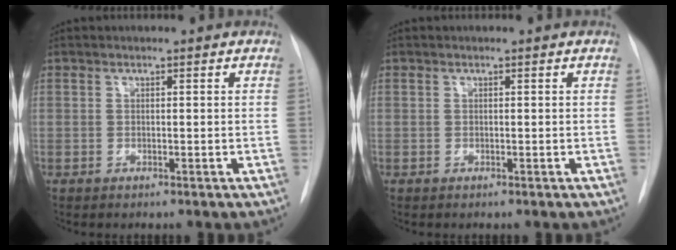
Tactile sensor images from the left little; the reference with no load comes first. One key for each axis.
{"total": 0.0}